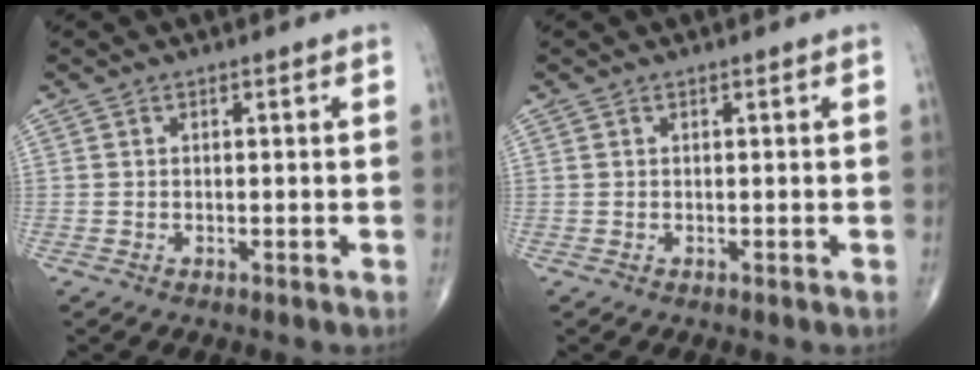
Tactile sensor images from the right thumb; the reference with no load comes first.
{"total": 0.0}